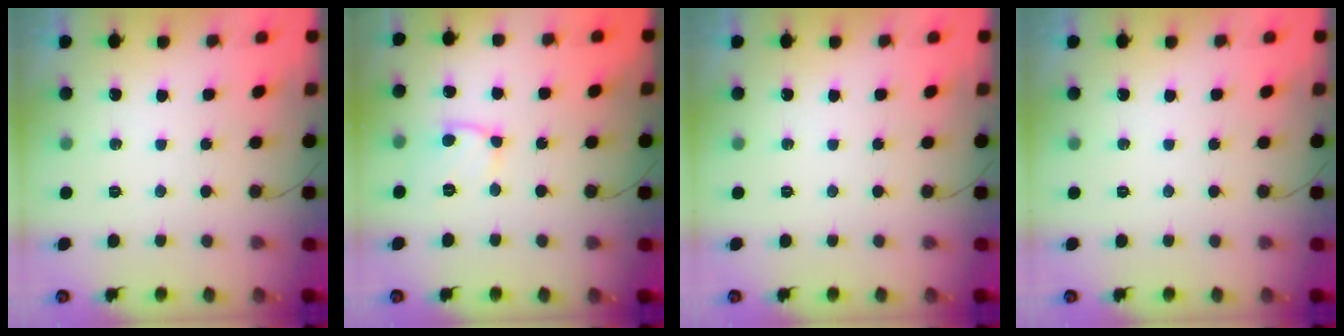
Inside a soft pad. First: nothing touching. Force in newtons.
{"total": 9.3, "press": 9.2, "slide": 1.2}
{"total": 0.0}
{"total": 0.0}